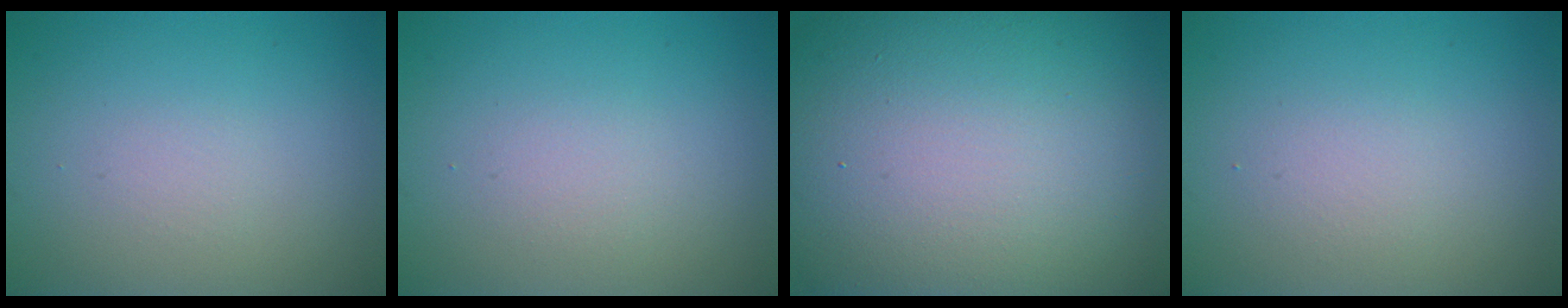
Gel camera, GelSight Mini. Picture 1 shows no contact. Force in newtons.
{"total": 1.2, "press": 1.2, "slide": 0.0}
{"total": 22.7, "press": 22.7, "slide": 1.2}
{"total": 1.4, "press": 1.4, "slide": 0.0}